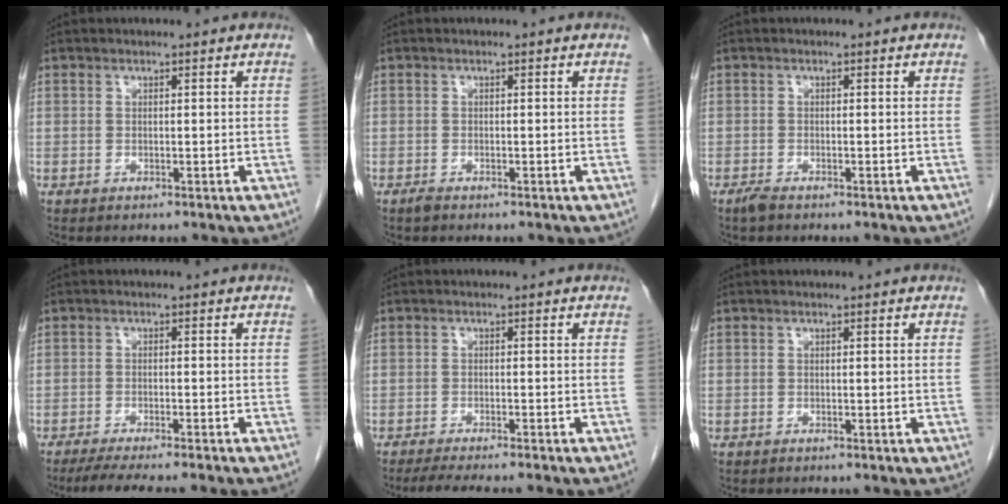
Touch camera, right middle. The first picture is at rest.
{"total": 0.7, "force": [-0.6, 0.2, 0.3], "torque": [-0.012, -0.002, -0.011]}
{"total": 1.3, "force": [-1.1, 0.3, 0.7], "torque": [-0.022, -0.003, -0.020]}
{"total": 7.6, "force": [-6.5, -0.7, 4.0], "torque": [-0.045, -0.019, -0.098]}
{"total": 6.2, "force": [-5.2, -0.4, 3.2], "torque": [-0.039, -0.014, -0.080]}
{"total": 0.0}